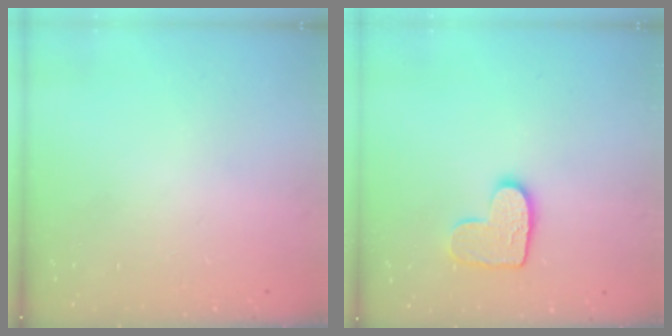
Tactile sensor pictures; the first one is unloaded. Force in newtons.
{"total": 10.3, "press": 10.2, "slide": 0.6}